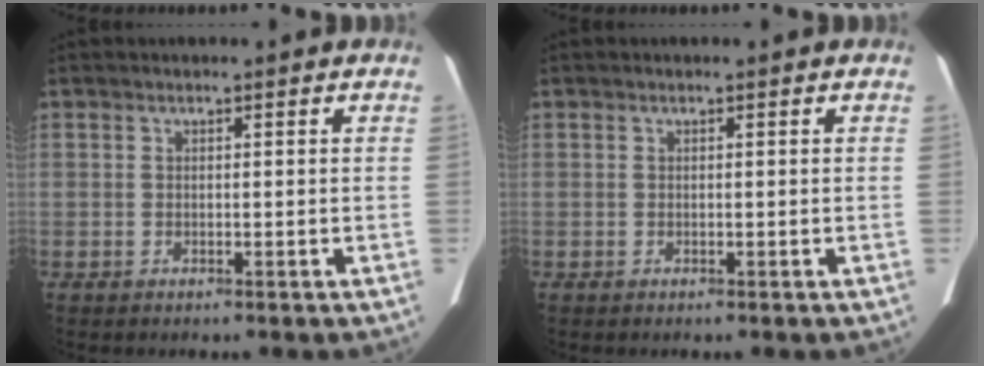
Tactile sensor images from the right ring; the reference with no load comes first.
{"total": 0.0}